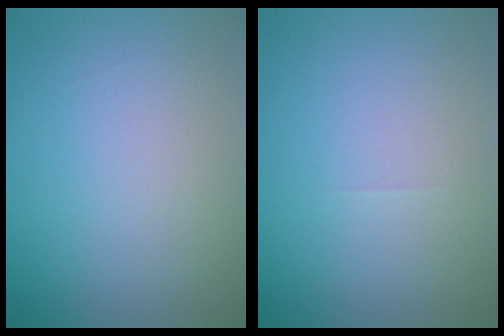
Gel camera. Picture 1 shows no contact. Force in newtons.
{"total": 0.0}